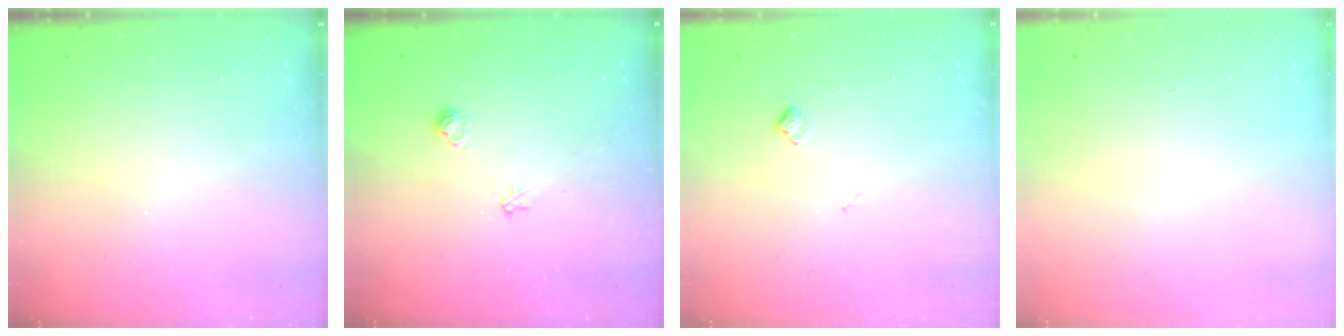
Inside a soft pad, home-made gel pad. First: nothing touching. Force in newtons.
{"total": 7.8, "press": 7.8, "slide": 0.8}
{"total": 5.6, "press": 5.5, "slide": 0.8}
{"total": 0.0}